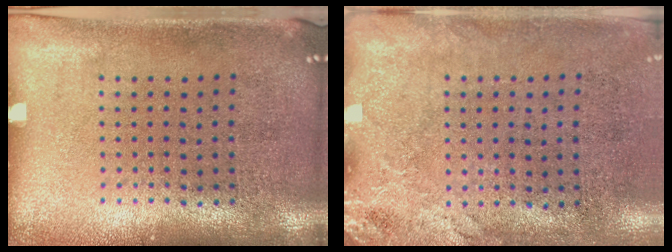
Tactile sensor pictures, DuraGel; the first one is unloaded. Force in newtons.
{"total": 2.5, "press": 2.1, "slide": 1.5}